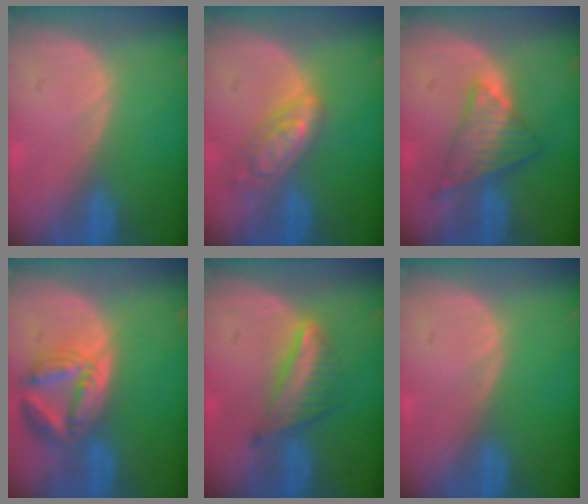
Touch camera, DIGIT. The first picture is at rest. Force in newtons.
{"total": 6.4, "press": 5.7, "slide": 3.0}
{"total": 7.2, "press": 6.5, "slide": 3.2}
{"total": 8.2, "press": 7.3, "slide": 3.7}
{"total": 6.5, "press": 5.8, "slide": 2.9}
{"total": 0.0}